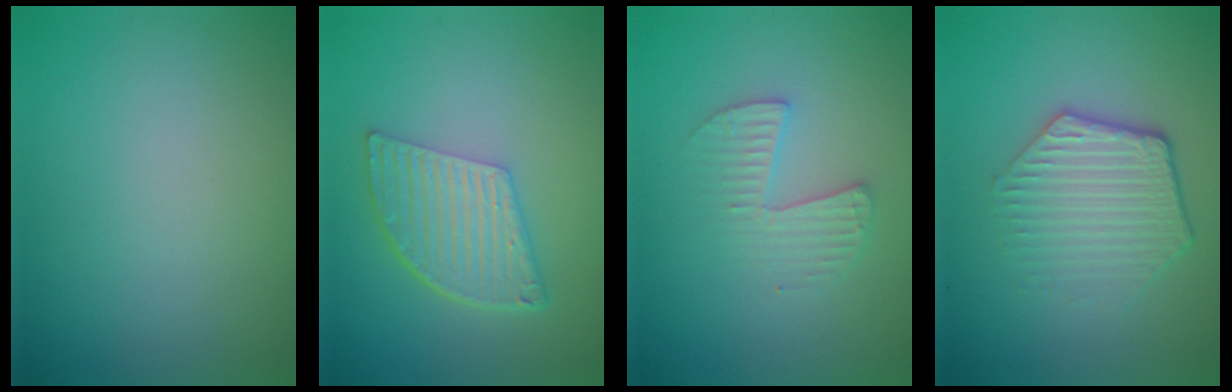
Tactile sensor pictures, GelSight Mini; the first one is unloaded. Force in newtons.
{"total": 5.5, "press": 3.8, "slide": 4.1}
{"total": 2.3, "press": 2.3, "slide": 0.3}
{"total": 4.5, "press": 3.3, "slide": 3.0}